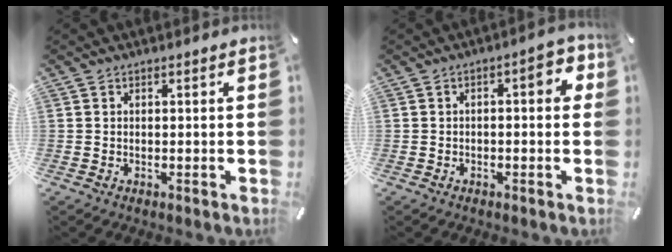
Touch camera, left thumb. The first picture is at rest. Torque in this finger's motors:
{"motor_torque": [-0.06, 0.34, 0.36, -0.34, 0.03]}